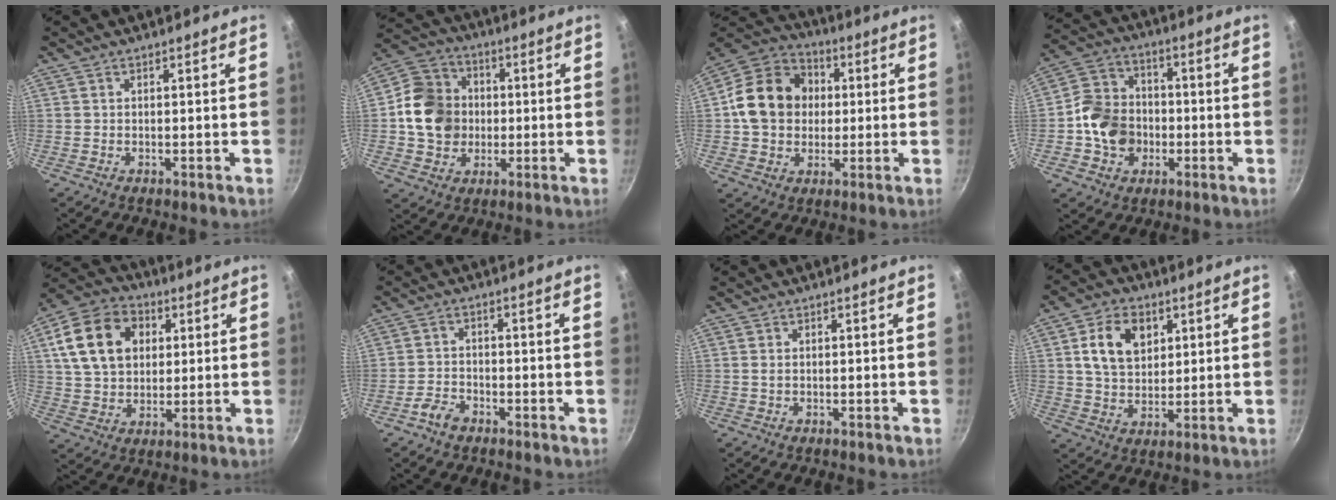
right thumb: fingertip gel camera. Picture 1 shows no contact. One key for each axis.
{"total": 13.3, "fx": -0.1, "fy": 11.6, "fz": 6.4, "tx": -0.090, "ty": 0.022, "tz": -0.011}
{"total": 15.8, "fx": 1.3, "fy": 13.2, "fz": 8.5, "tx": -0.122, "ty": 0.025, "tz": 0.010}
{"total": 12.0, "fx": -2.1, "fy": 10.1, "fz": 6.1, "tx": -0.087, "ty": 0.028, "tz": -0.051}
{"total": 16.4, "fx": 4.5, "fy": 12.1, "fz": 10.1, "tx": -0.163, "ty": 0.008, "tz": 0.072}
{"total": 3.7, "fx": -2.6, "fy": 2.0, "fz": 1.7, "tx": -0.034, "ty": 0.024, "tz": -0.050}
{"total": 0.6, "fx": 0.1, "fy": 0.3, "fz": 0.5, "tx": -0.011, "ty": 0.000, "tz": 0.002}
{"total": 10.9, "fx": 3.5, "fy": 7.7, "fz": 6.9, "tx": -0.099, "ty": -0.007, "tz": 0.060}